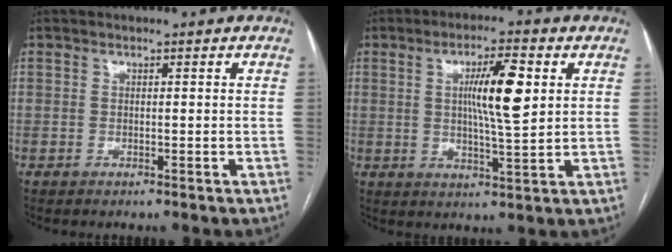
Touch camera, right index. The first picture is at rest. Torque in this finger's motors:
{"motor_torque": [0.57, 0.37, 0.49, 0.14]}